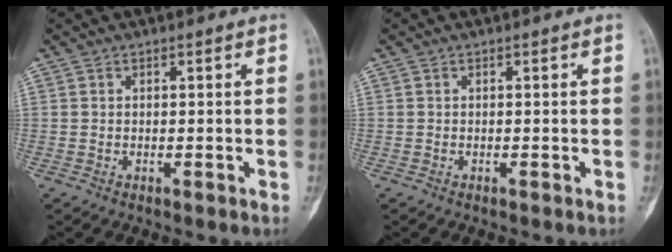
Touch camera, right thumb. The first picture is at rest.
{"total": 0.0}